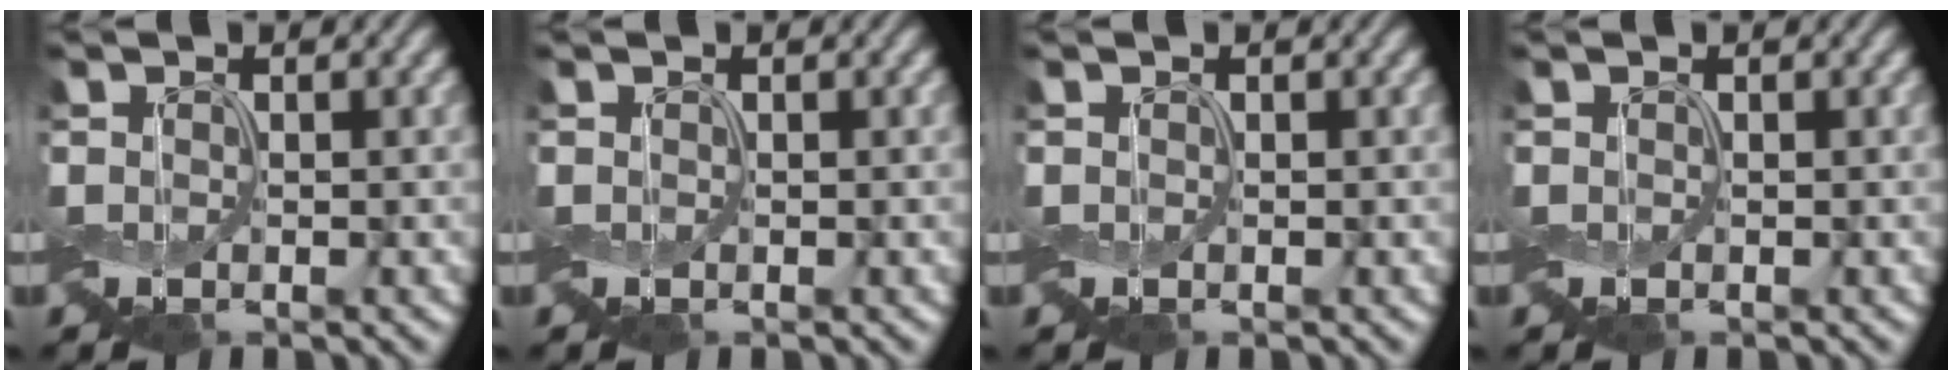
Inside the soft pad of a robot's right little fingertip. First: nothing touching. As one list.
[{"total": 0.0}, {"total": 0.0}, {"total": 0.0}]